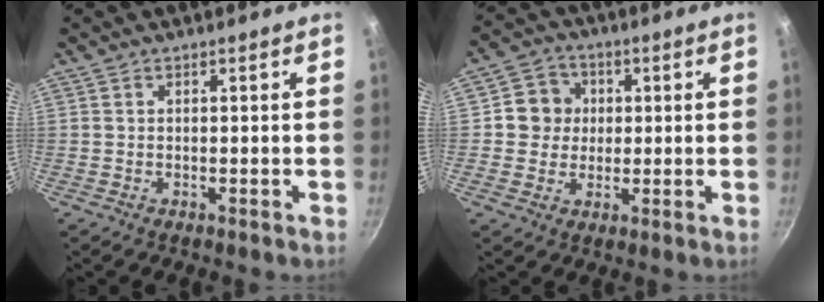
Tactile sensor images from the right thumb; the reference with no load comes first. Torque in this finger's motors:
{"motor_torque": [0.55, 1.25, 0.49, -0.35, 0.01]}